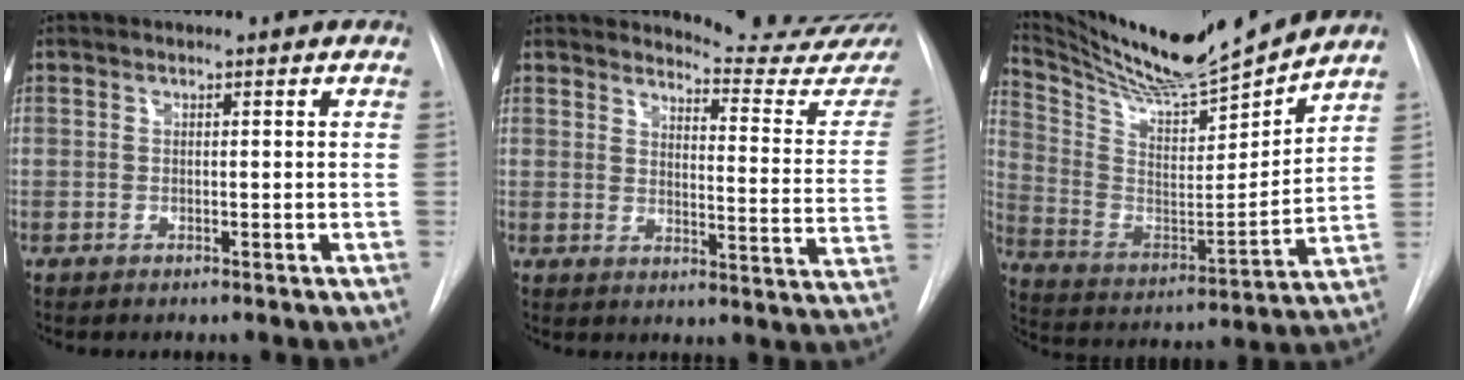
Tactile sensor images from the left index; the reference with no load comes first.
{"total": 15.2, "force": [15.2, 0.0, 1.6], "torque": [-0.005, -0.140, 0.153]}
{"total": 18.6, "force": [17.0, 0.3, 7.6], "torque": [-0.151, -0.037, 0.287]}